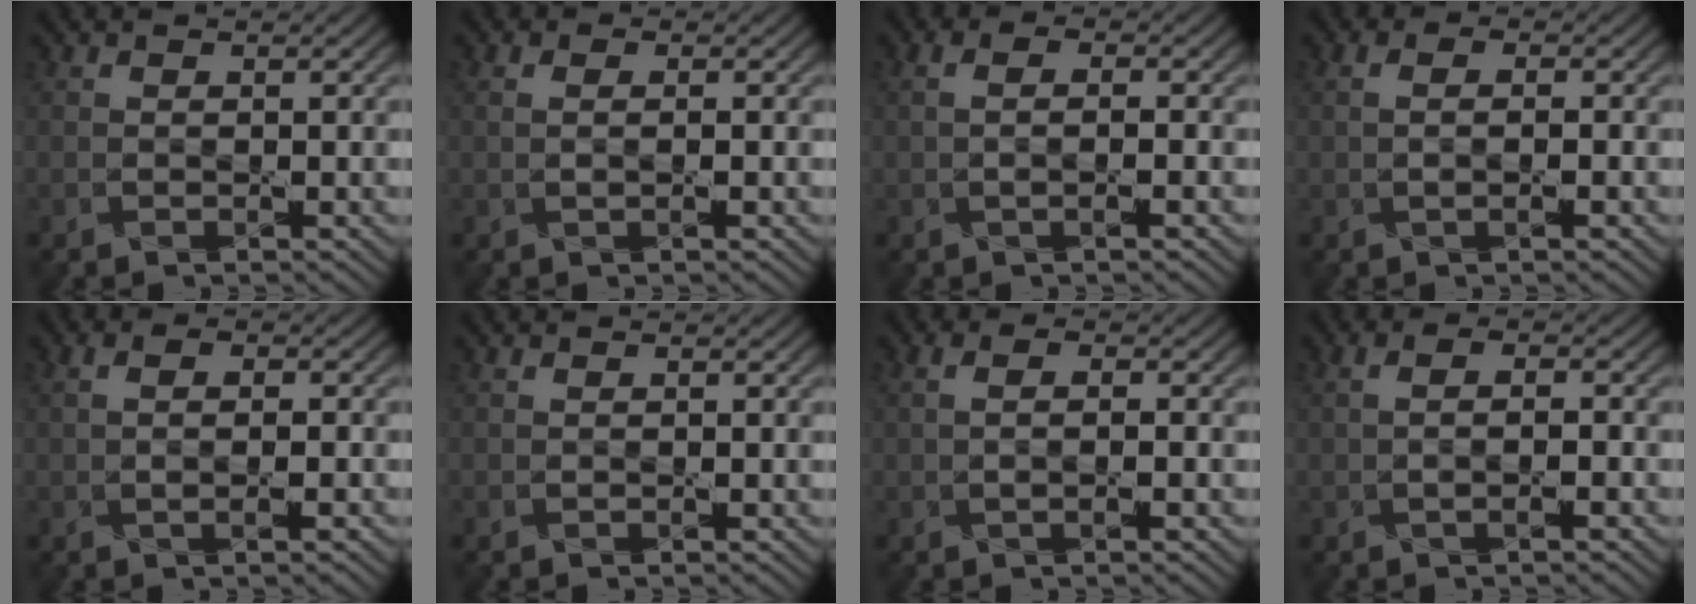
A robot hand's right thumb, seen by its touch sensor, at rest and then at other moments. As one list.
[{"total": 1.4, "force": [0.3, 0.6, 1.2], "torque": [-0.017, -0.006, 0.002]}, {"total": 2.1, "force": [-0.2, 0.6, 2.0], "torque": [-0.034, 0.001, -0.010]}, {"total": 2.1, "force": [0.0, 1.0, 1.9], "torque": [-0.022, -0.005, -0.005]}, {"total": 2.9, "force": [-0.1, 1.3, 2.6], "torque": [-0.032, -0.004, -0.004]}, {"total": 0.0}, {"total": 2.3, "force": [-0.1, 0.9, 2.1], "torque": [-0.029, -0.005, -0.006]}, {"total": 2.4, "force": [-0.4, 0.7, 2.2], "torque": [-0.041, 0.003, -0.012]}]